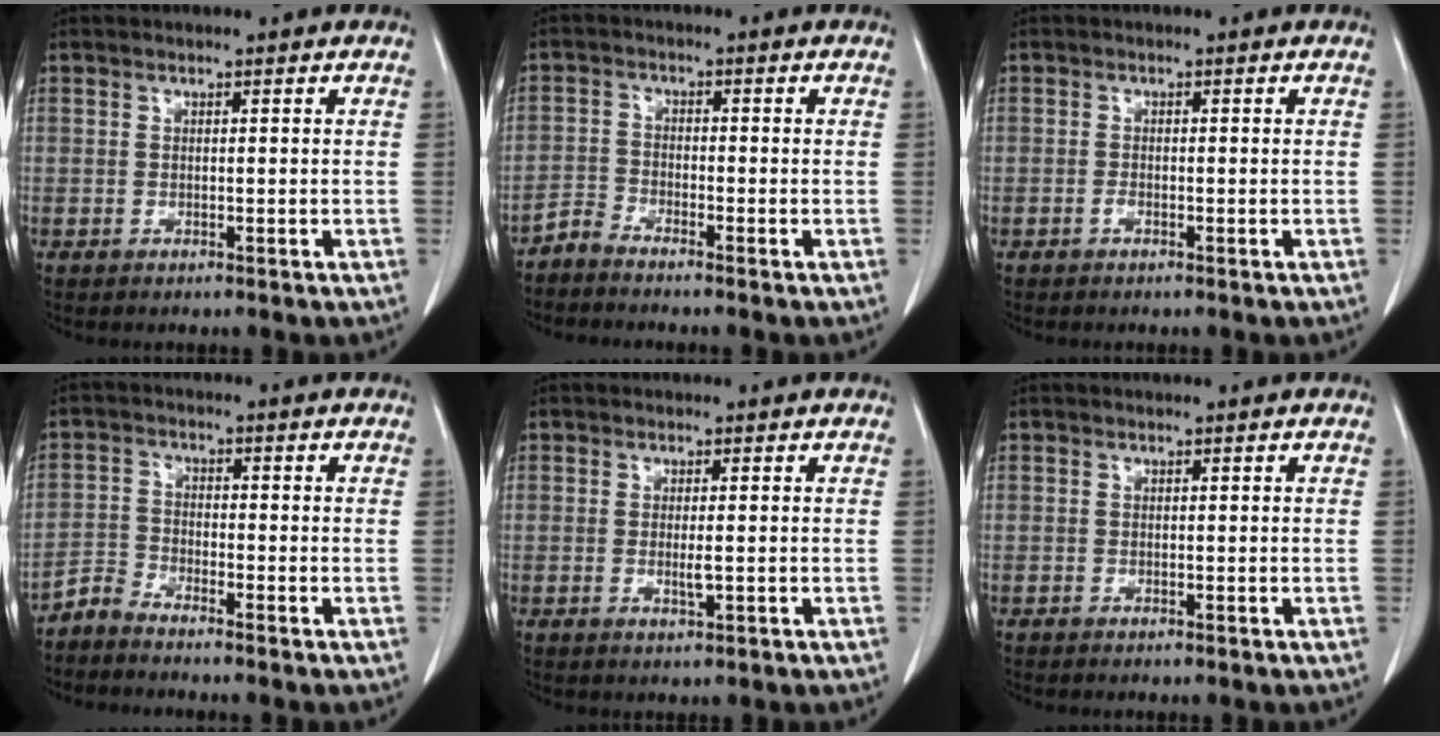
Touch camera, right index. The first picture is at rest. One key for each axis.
{"total": 2.7, "fx": -2.6, "fy": 0.5, "fz": 0.6, "tx": -0.014, "ty": -0.001, "tz": -0.054}
{"total": 1.1, "fx": -0.5, "fy": 0.6, "fz": 0.7, "tx": -0.011, "ty": 0.003, "tz": -0.009}
{"total": 3.1, "fx": -3.1, "fy": 0.5, "fz": 0.5, "tx": -0.011, "ty": -0.006, "tz": -0.066}
{"total": 2.3, "fx": -0.4, "fy": 0.6, "fz": 2.2, "tx": -0.046, "ty": -0.003, "tz": -0.003}
{"total": 0.0}